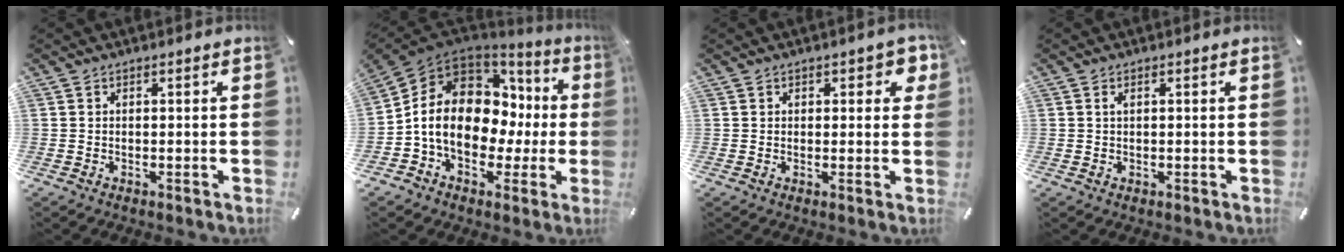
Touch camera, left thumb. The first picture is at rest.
{"total": 15.3, "force": [-0.1, 11.8, 9.8], "torque": [-0.189, -0.008, -0.002]}
{"total": 3.1, "force": [1.4, 1.9, 1.9], "torque": [-0.009, -0.004, 0.017]}
{"total": 1.0, "force": [0.4, 0.4, 0.9], "torque": [-0.018, 0.000, 0.006]}